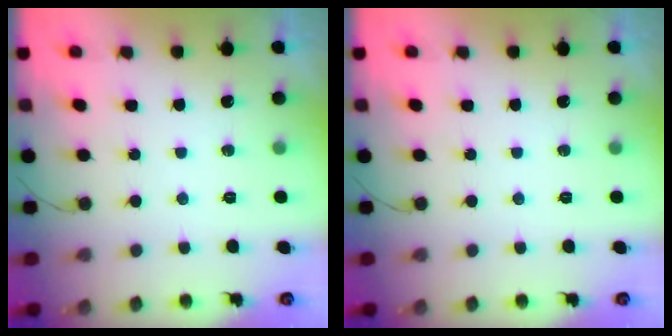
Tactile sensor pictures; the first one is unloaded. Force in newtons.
{"total": 0.0}